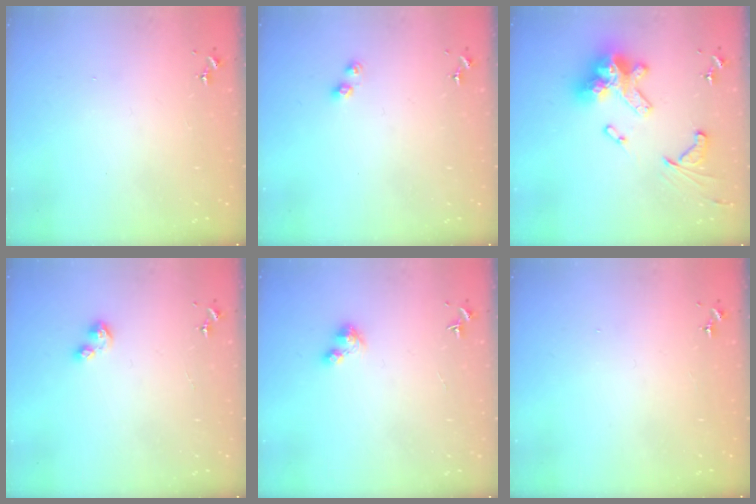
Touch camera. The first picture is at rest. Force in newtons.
{"total": 5.0, "press": 5.0, "slide": 0.6}
{"total": 20.8, "press": 20.7, "slide": 2.2}
{"total": 4.2, "press": 4.1, "slide": 0.7}
{"total": 3.8, "press": 3.8, "slide": 0.4}
{"total": 0.0}